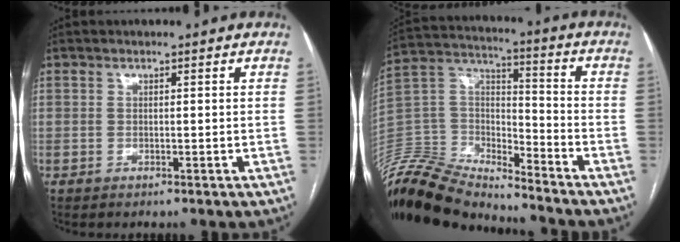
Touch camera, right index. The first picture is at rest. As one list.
[{"total": 20.9, "force": [-19.7, 4.8, 5.4], "torque": [-0.130, 0.030, -0.344]}]